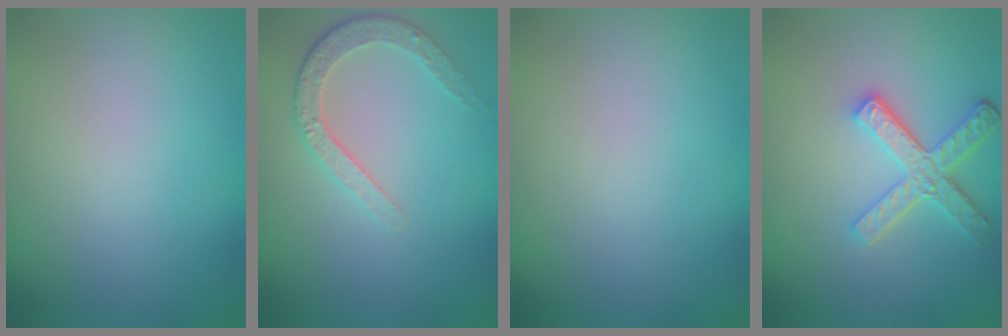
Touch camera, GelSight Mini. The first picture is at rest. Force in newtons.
{"total": 2.6, "press": 2.5, "slide": 1.0}
{"total": 0.0}
{"total": 4.2, "press": 3.2, "slide": 2.7}